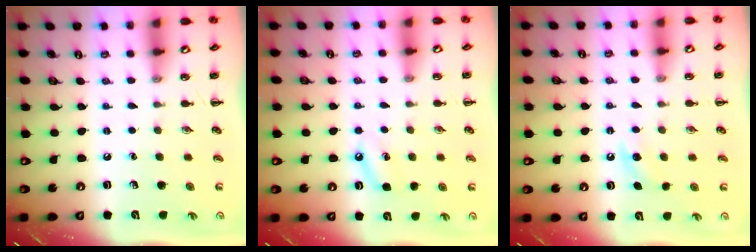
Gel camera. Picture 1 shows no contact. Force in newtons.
{"total": 4.6, "press": 4.4, "slide": 1.4}
{"total": 4.4, "press": 4.2, "slide": 1.5}